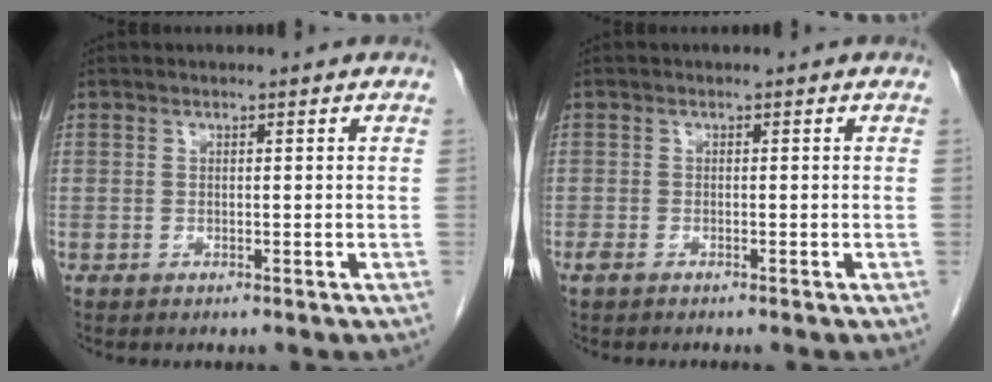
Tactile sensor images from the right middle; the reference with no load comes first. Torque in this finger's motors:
{"motor_torque": [0.09, 0.02, 0.03, 0.02]}